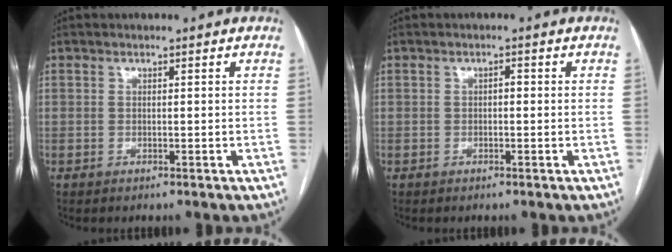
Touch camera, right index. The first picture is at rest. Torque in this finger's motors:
{"motor_torque": [0.24, -0.01, 0.08, 0.02]}